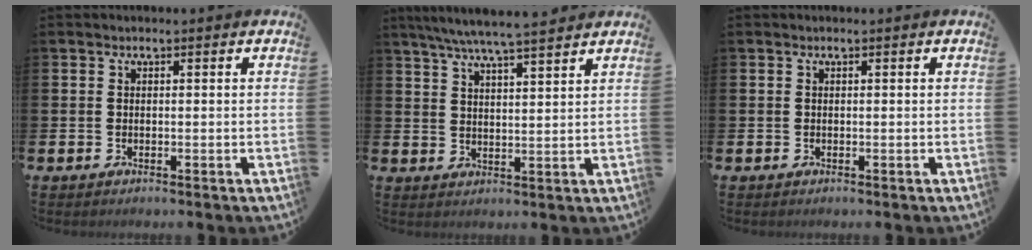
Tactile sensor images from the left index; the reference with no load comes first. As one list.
[{"total": 6.5, "force": [6.0, 0.1, 2.4], "torque": [-0.058, -0.028, 0.106]}, {"total": 0.0}]